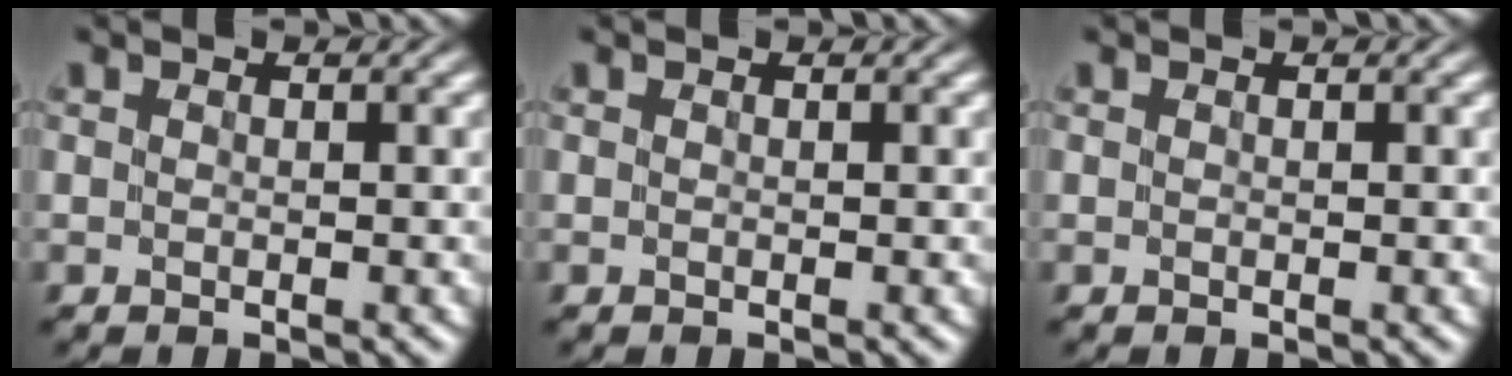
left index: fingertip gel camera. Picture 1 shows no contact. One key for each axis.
{"total": 0.0}
{"total": 0.0}